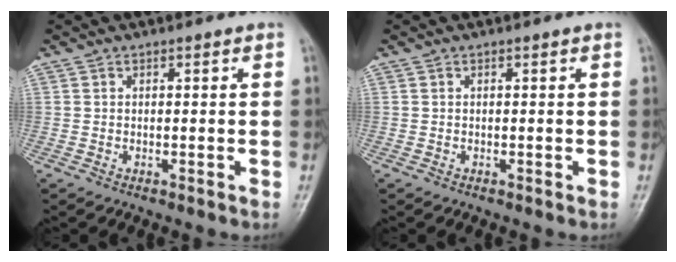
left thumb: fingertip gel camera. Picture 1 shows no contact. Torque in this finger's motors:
{"motor_torque": [0.00, 0.00, -0.15, 0.15, 0.00]}